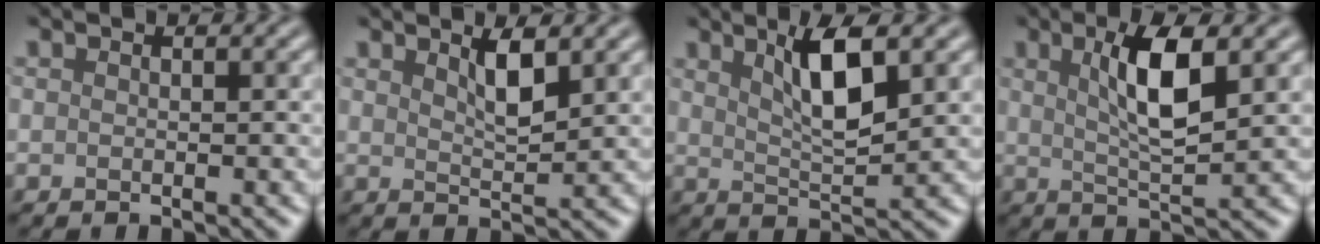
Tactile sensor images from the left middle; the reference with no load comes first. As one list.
[{"total": 2.2, "force": [1.1, 0.4, 1.8], "torque": [-0.031, -0.005, 0.027]}, {"total": 4.5, "force": [1.7, 1.0, 4.0], "torque": [-0.073, -0.006, 0.038]}, {"total": 4.9, "force": [1.2, 1.1, 4.6], "torque": [-0.084, -0.003, 0.029]}]